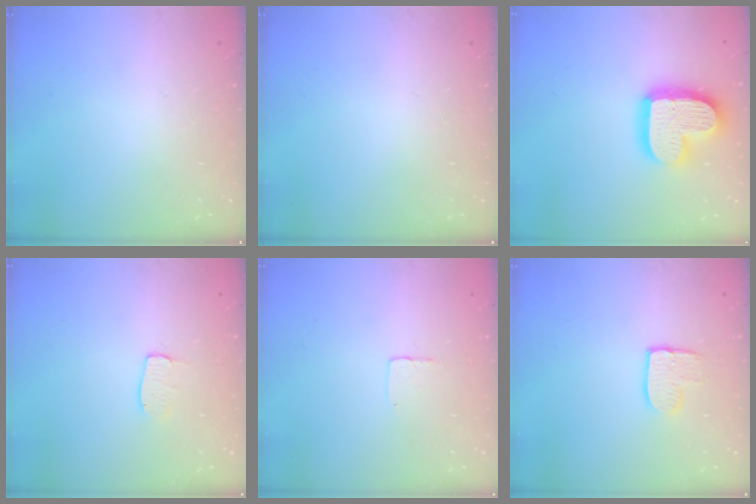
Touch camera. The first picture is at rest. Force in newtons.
{"total": 0.0}
{"total": 17.8, "press": 17.8, "slide": 1.3}
{"total": 4.5, "press": 4.5, "slide": 0.3}
{"total": 2.7, "press": 2.7, "slide": 0.1}
{"total": 7.0, "press": 7.0, "slide": 0.4}